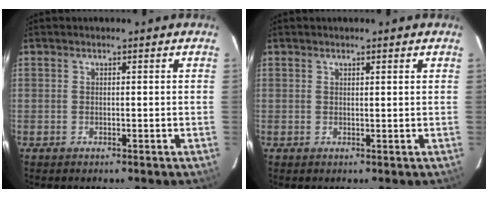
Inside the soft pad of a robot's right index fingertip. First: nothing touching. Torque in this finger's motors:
{"motor_torque": [-0.10, 0.00, -0.03, 0.00]}